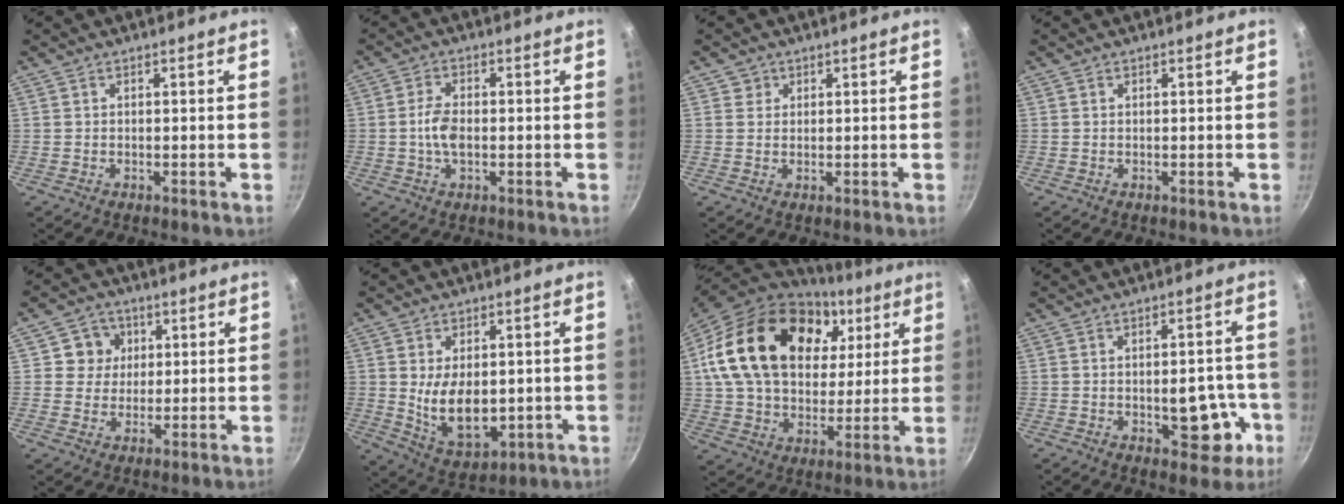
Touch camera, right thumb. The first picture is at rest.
{"total": 4.8, "force": [-0.6, 2.6, 4.0], "torque": [-0.079, 0.009, -0.017]}
{"total": 1.9, "force": [0.7, 1.8, 0.2], "torque": [0.010, -0.001, 0.007]}
{"total": 0.0}
{"total": 6.3, "force": [1.6, 5.9, 1.3], "torque": [0.022, 0.004, 0.019]}
{"total": 11.2, "force": [0.0, 6.8, 8.9], "torque": [-0.128, -0.019, 0.022]}
{"total": 28.4, "force": [9.9, 19.2, 18.3], "torque": [-0.309, -0.006, 0.173]}
{"total": 9.7, "force": [-2.6, 5.1, 7.8], "torque": [-0.064, 0.018, -0.029]}